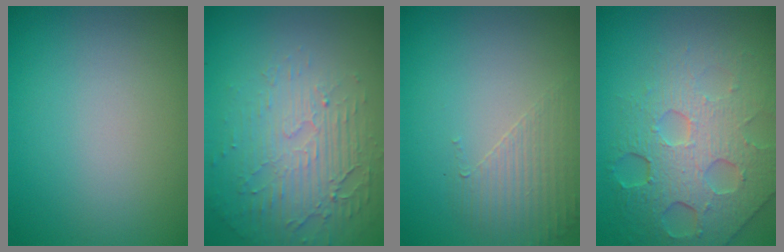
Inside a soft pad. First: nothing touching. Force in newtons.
{"total": 5.7, "press": 3.3, "slide": 4.7}
{"total": 1.7, "press": 0.9, "slide": 1.4}
{"total": 8.3, "press": 5.5, "slide": 6.2}